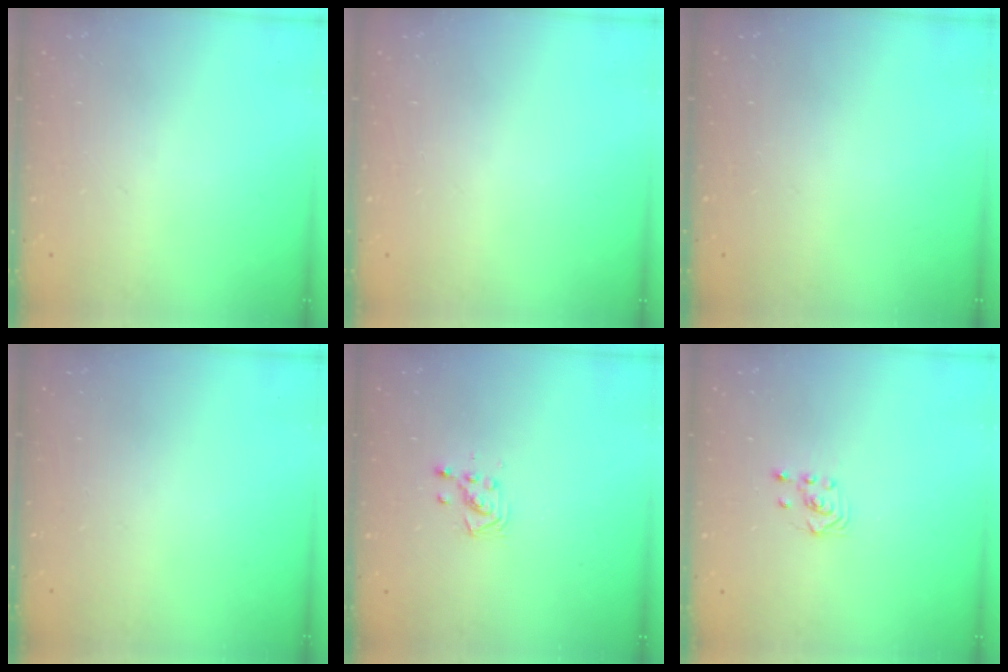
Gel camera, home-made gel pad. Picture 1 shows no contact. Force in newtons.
{"total": 0.0}
{"total": 0.0}
{"total": 0.0}
{"total": 3.6, "press": 3.6, "slide": 0.2}
{"total": 2.9, "press": 2.6, "slide": 1.4}